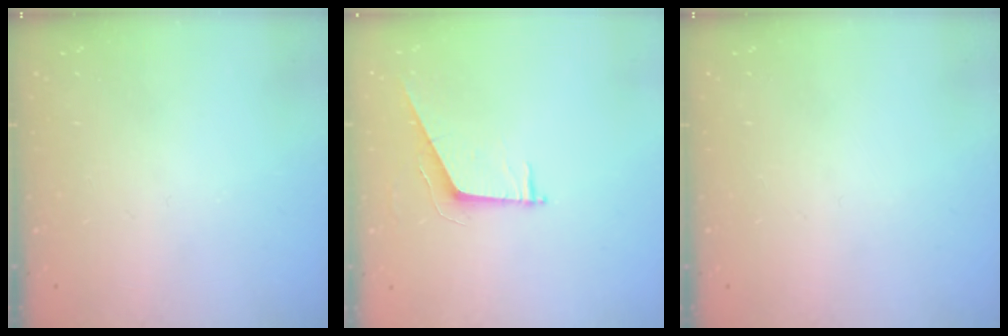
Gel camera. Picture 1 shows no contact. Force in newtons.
{"total": 6.5, "press": 6.5, "slide": 0.2}
{"total": 0.0}